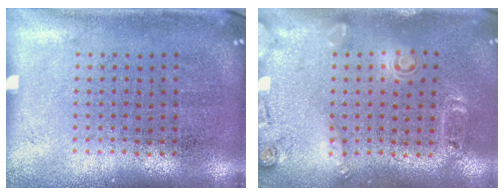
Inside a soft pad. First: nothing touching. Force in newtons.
{"total": 1.8, "press": 1.2, "slide": 1.3}